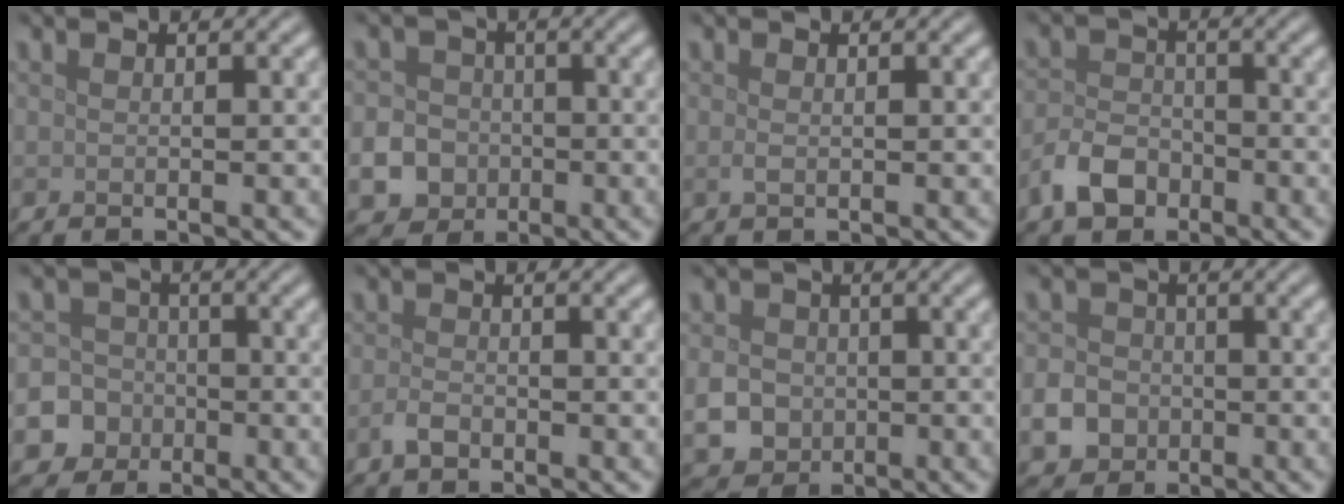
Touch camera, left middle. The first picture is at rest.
{"total": 10.6, "force": [-4.0, 9.5, 2.4], "torque": [-0.060, -0.033, -0.098]}
{"total": 0.7, "force": [0.0, 0.3, 0.6], "torque": [-0.015, -0.002, 0.000]}
{"total": 3.9, "force": [-2.3, 2.5, 1.8], "torque": [-0.034, 0.002, -0.052]}
{"total": 8.0, "force": [-3.5, 7.1, 1.1], "torque": [-0.017, -0.018, -0.083]}
{"total": 1.5, "force": [-0.9, 0.8, 0.9], "torque": [-0.021, 0.000, -0.020]}
{"total": 3.5, "force": [-0.6, 3.1, 1.5], "torque": [-0.032, -0.002, -0.014]}
{"total": 4.4, "force": [-1.6, 3.7, 1.6], "torque": [-0.020, -0.006, -0.043]}